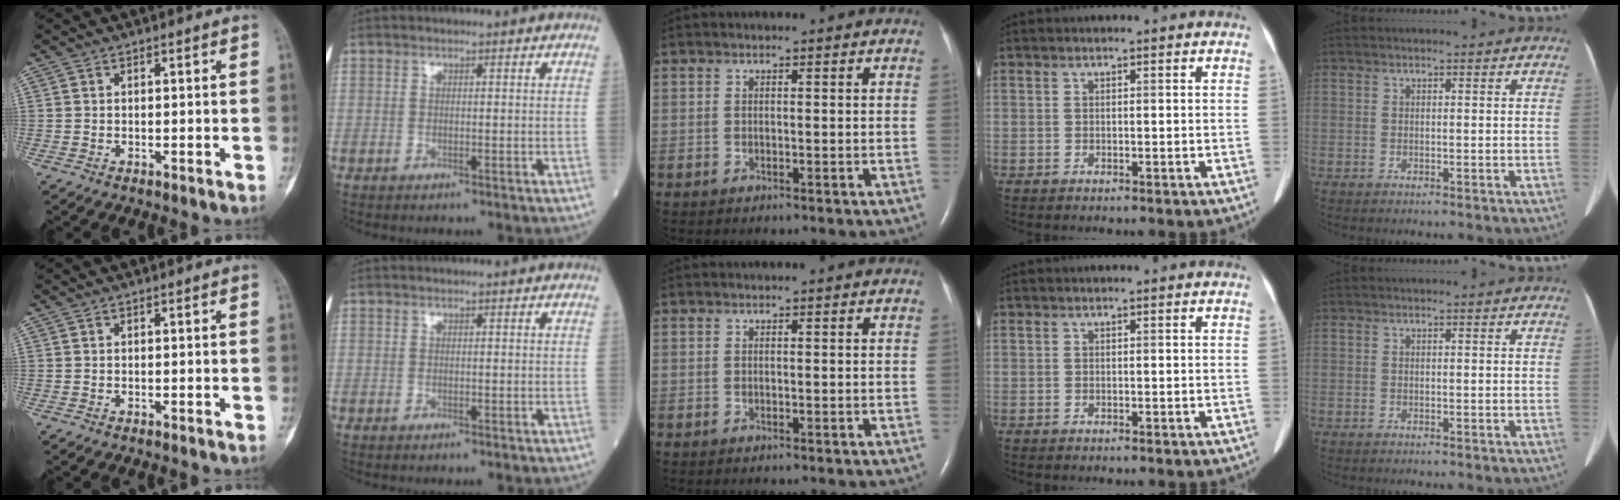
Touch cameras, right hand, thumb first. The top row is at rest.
{}